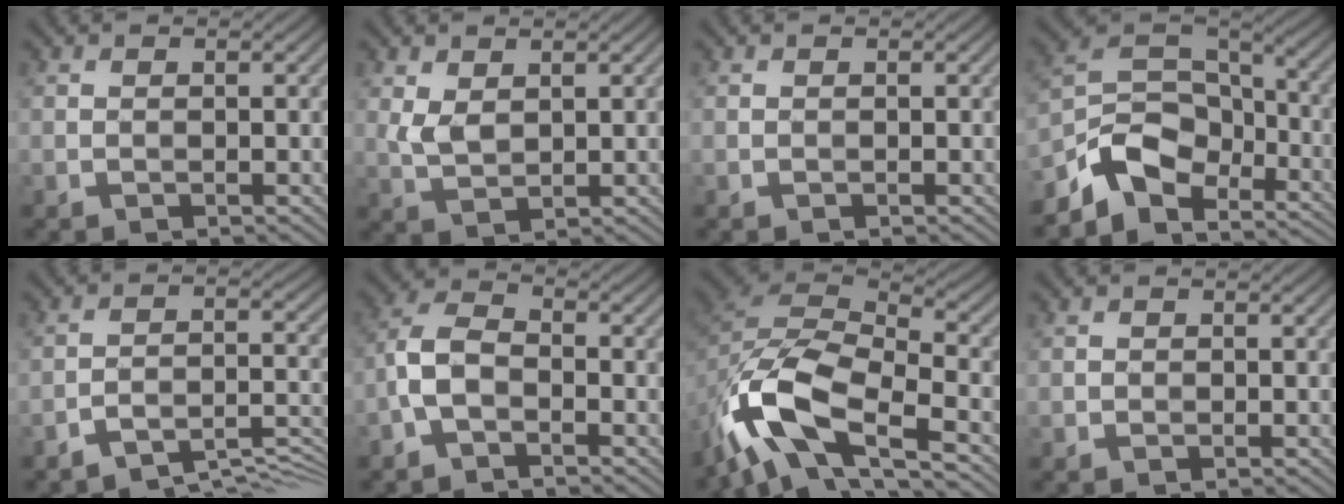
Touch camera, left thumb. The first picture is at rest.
{"total": 2.7, "force": [1.2, 1.5, 1.9], "torque": [-0.052, 0.000, 0.029]}
{"total": 0.0}
{"total": 9.9, "force": [-6.8, 5.4, 4.8], "torque": [-0.087, -0.003, -0.138]}
{"total": 5.7, "force": [-5.1, 0.9, 2.3], "torque": [-0.039, 0.005, -0.082]}
{"total": 4.6, "force": [-2.2, 2.2, 3.3], "torque": [-0.076, 0.014, -0.054]}
{"total": 12.6, "force": [-7.1, 6.0, 8.5], "torque": [-0.183, -0.019, -0.138]}
{"total": 0.5, "force": [-0.2, 0.5, 0.0], "torque": [-0.001, -0.002, -0.005]}